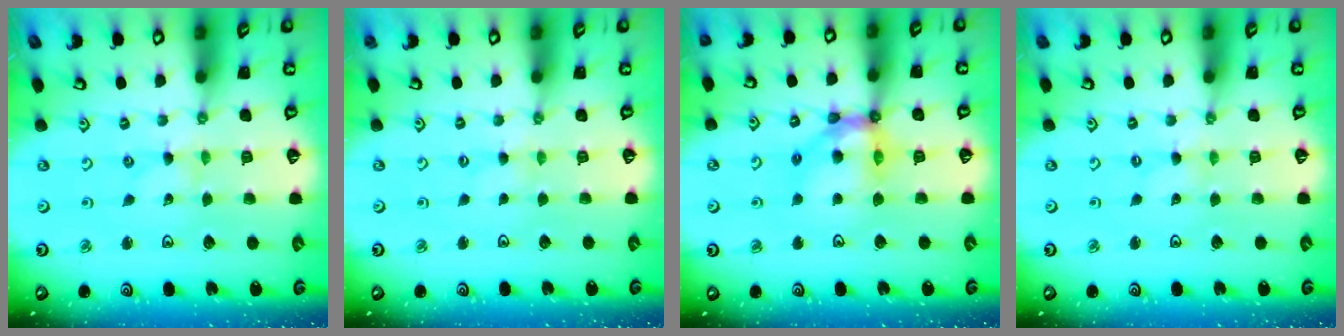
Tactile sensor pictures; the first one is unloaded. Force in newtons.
{"total": 0.5, "press": 0.5, "slide": 0.2}
{"total": 11.4, "press": 11.4, "slide": 1.4}
{"total": 0.0}